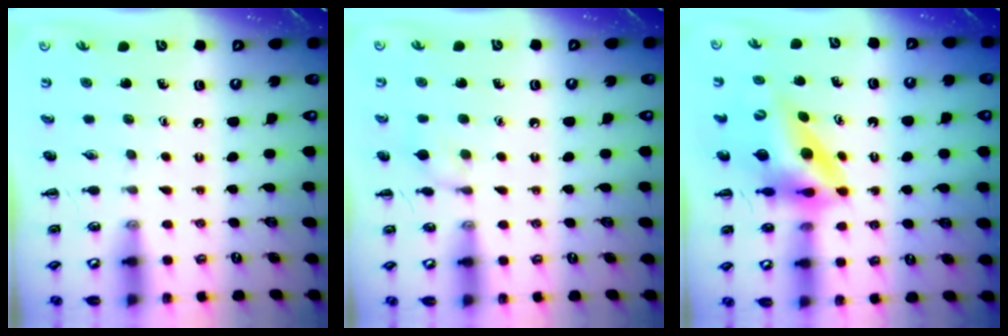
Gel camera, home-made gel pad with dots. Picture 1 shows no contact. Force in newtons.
{"total": 6.2, "press": 5.9, "slide": 1.9}
{"total": 11.0, "press": 10.5, "slide": 3.4}